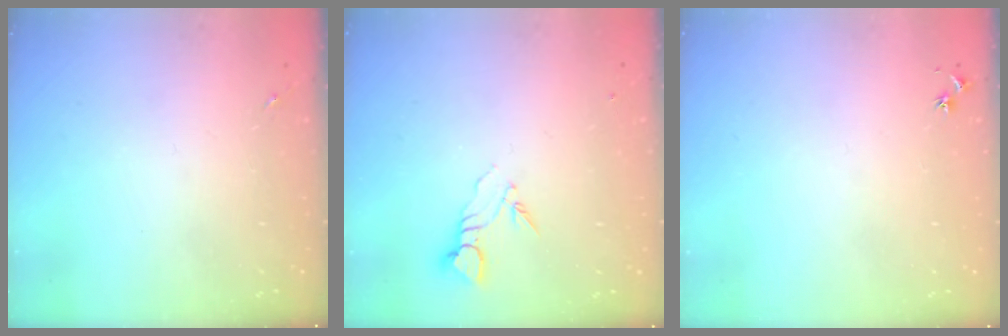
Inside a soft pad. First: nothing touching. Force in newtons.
{"total": 3.8, "press": 3.8, "slide": 0.2}
{"total": 3.0, "press": 2.9, "slide": 0.4}